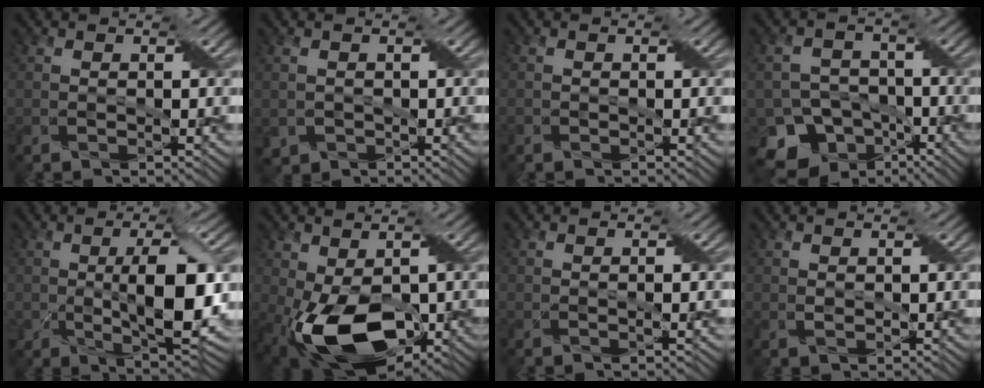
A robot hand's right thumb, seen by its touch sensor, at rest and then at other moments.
{"total": 1.7, "force": [-0.5, 1.5, 0.3], "torque": [-0.018, -0.010, -0.007]}
{"total": 0.7, "force": [-0.4, 0.5, 0.0], "torque": [-0.001, -0.002, -0.005]}
{"total": 10.9, "force": [-6.9, 7.9, 3.0], "torque": [-0.069, -0.013, -0.111]}
{"total": 10.1, "force": [-0.5, 3.9, 9.3], "torque": [-0.157, -0.007, -0.002]}
{"total": 12.5, "force": [-3.7, 7.1, 9.6], "torque": [-0.193, -0.028, -0.060]}
{"total": 1.0, "force": [0.0, -0.1, 1.0], "torque": [-0.021, 0.005, 0.000]}
{"total": 0.6, "force": [0.3, 0.5, 0.3], "torque": [-0.009, -0.001, 0.009]}